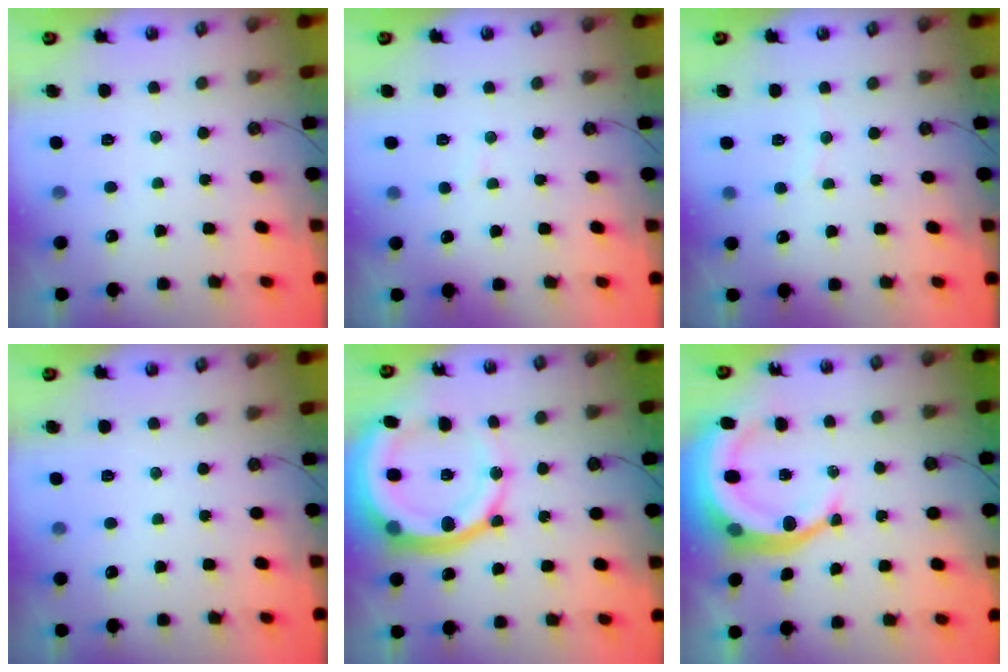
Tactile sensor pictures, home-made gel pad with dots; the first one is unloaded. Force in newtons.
{"total": 3.6, "press": 3.6, "slide": 0.4}
{"total": 3.0, "press": 3.0, "slide": 0.4}
{"total": 0.0}
{"total": 20.8, "press": 20.6, "slide": 2.7}
{"total": 12.7, "press": 12.6, "slide": 1.6}